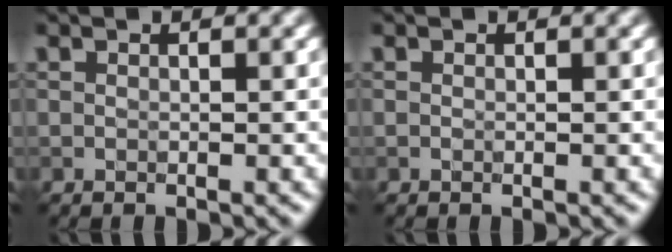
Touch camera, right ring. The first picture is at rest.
{"total": 0.0}